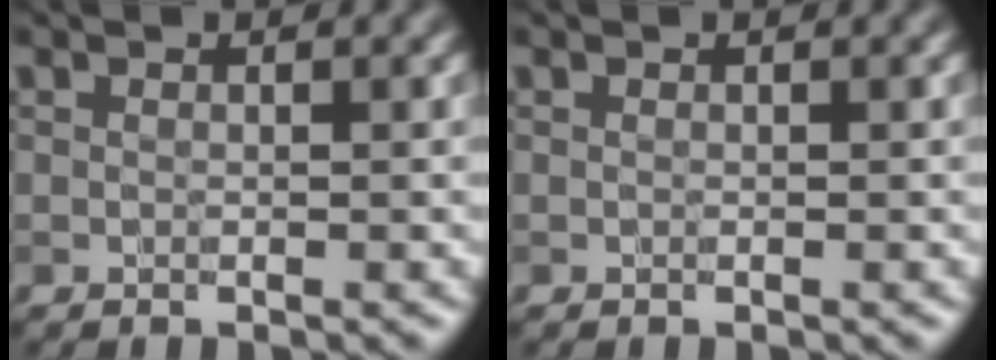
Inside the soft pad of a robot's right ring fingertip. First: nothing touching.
{"total": 0.0}